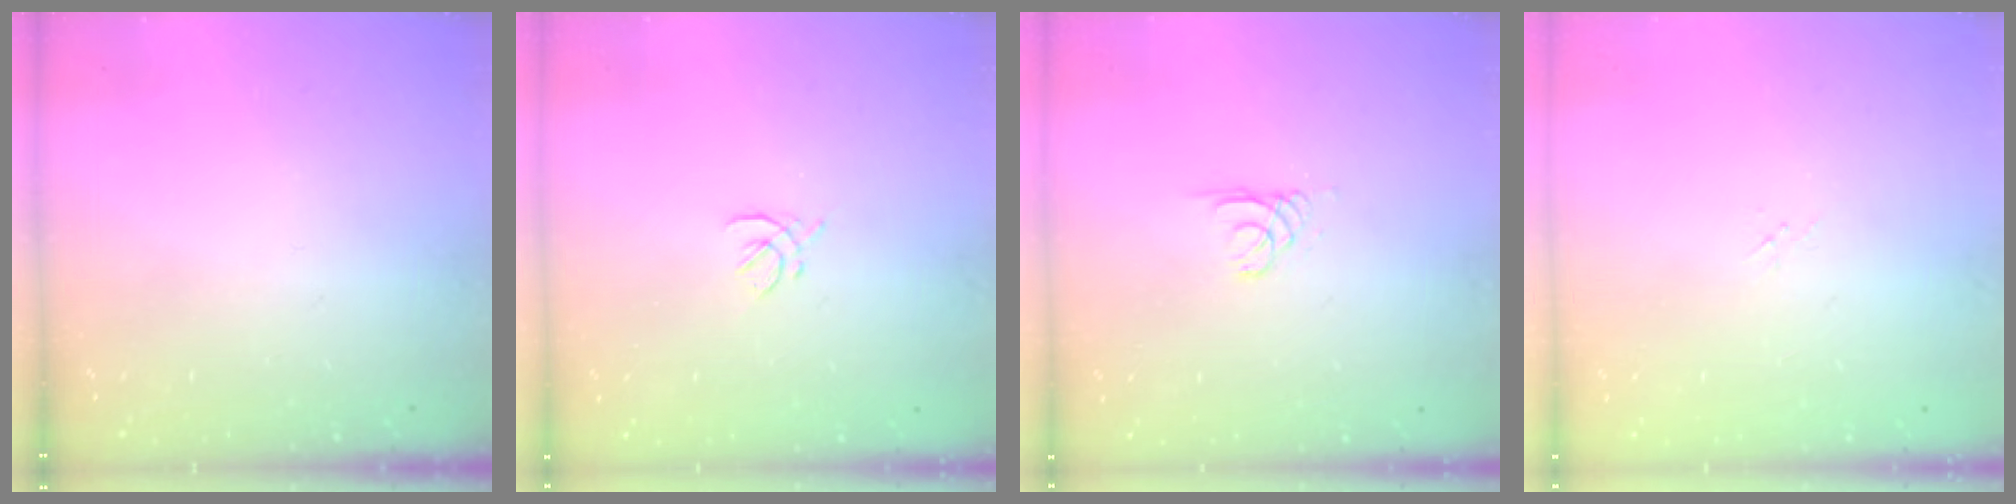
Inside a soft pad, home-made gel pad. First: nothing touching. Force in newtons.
{"total": 2.0, "press": 1.9, "slide": 0.7}
{"total": 0.8, "press": 0.8, "slide": 0.1}
{"total": 1.7, "press": 1.6, "slide": 0.2}